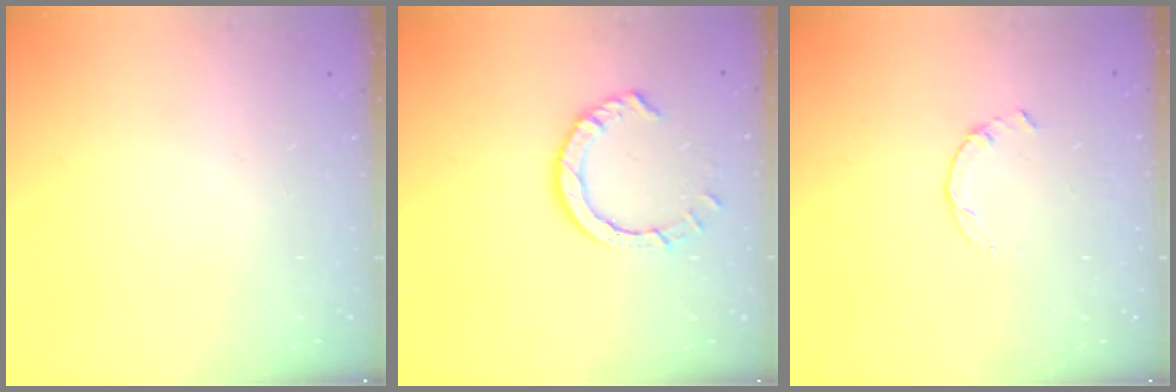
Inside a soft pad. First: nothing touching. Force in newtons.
{"total": 8.0, "press": 7.9, "slide": 0.9}
{"total": 0.0}